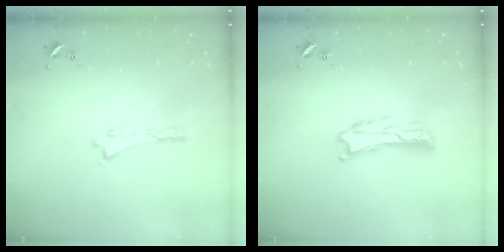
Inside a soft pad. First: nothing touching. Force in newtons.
{"total": 1.6, "press": 1.6, "slide": 0.3}